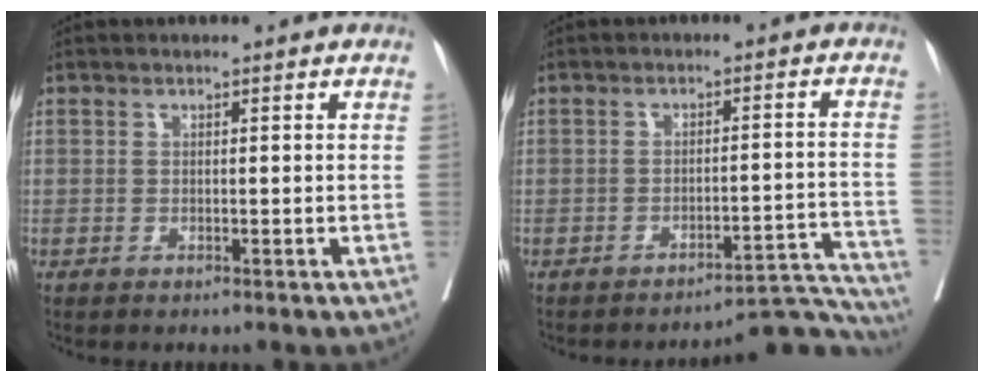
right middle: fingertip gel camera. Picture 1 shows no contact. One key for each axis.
{"total": 10.5, "fx": -10.5, "fy": 0.1, "fz": 0.3, "tx": 0.029, "ty": 0.029, "tz": -0.128}